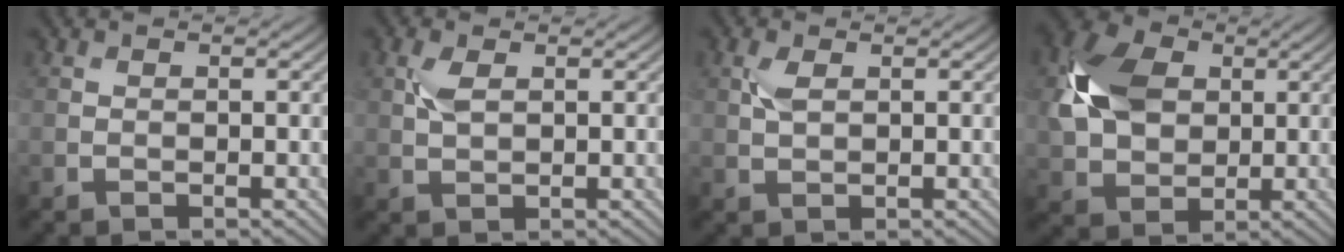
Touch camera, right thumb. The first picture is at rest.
{"total": 2.5, "force": [0.9, 1.3, 2.0], "torque": [-0.052, 0.002, 0.019]}
{"total": 2.1, "force": [0.7, 1.1, 1.7], "torque": [-0.044, 0.002, 0.015]}
{"total": 10.2, "force": [2.1, 7.5, 6.7], "torque": [-0.171, 0.016, 0.033]}